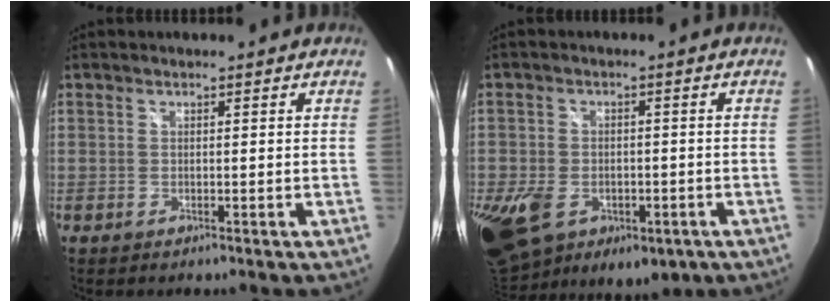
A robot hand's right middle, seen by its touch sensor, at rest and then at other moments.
{"total": 18.7, "force": [-6.4, 12.9, 11.9], "torque": [-0.282, -0.034, -0.082]}